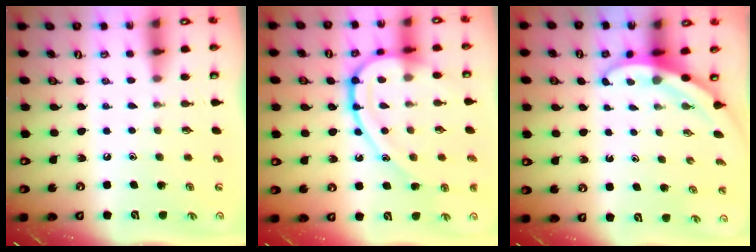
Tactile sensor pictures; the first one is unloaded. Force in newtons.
{"total": 17.6, "press": 17.6, "slide": 0.6}
{"total": 3.6, "press": 3.6, "slide": 0.2}